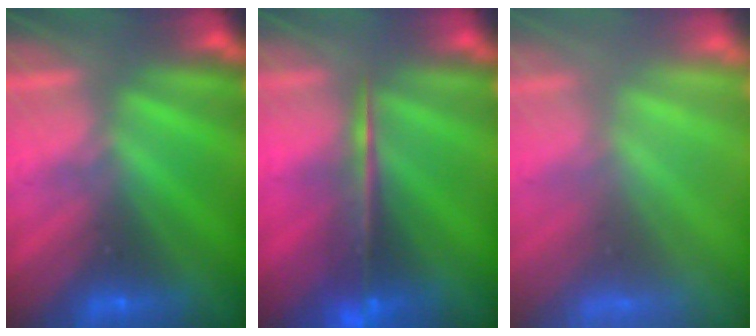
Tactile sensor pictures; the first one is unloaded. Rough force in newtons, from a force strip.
{"total": 5.8}
{"total": 6.9}